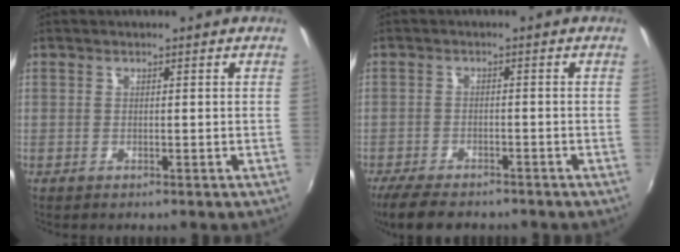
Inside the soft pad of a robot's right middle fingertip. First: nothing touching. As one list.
[{"total": 8.6, "force": [-7.1, 2.7, 4.1], "torque": [-0.100, -0.026, -0.122]}]